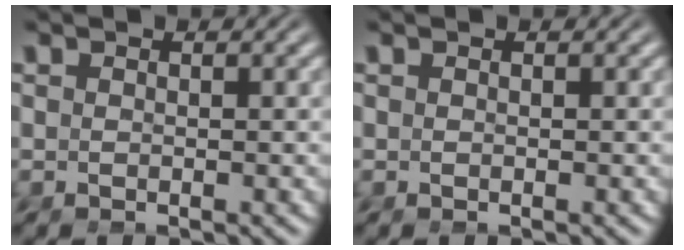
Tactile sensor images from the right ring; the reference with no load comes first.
{"total": 0.0}